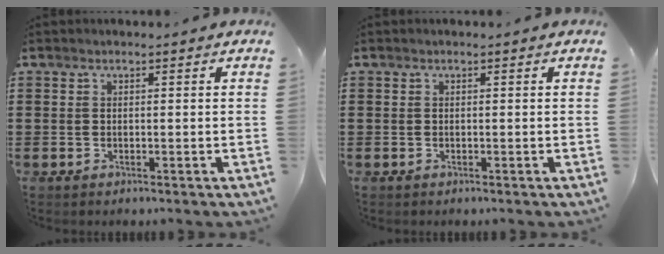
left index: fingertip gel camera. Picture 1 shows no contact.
{"total": 0.0}